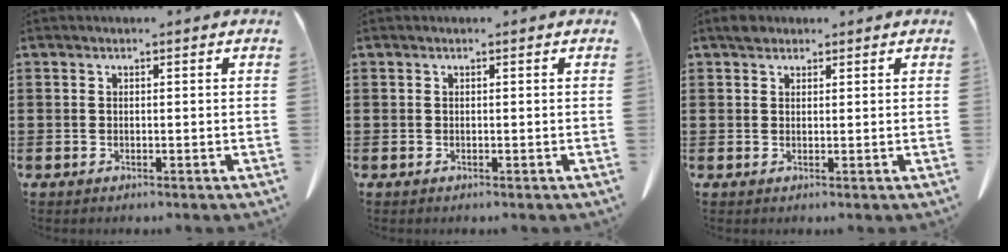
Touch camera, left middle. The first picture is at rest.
{"total": 0.0}
{"total": 1.7, "force": [1.3, 1.0, 0.4], "torque": [-0.005, 0.002, 0.024]}